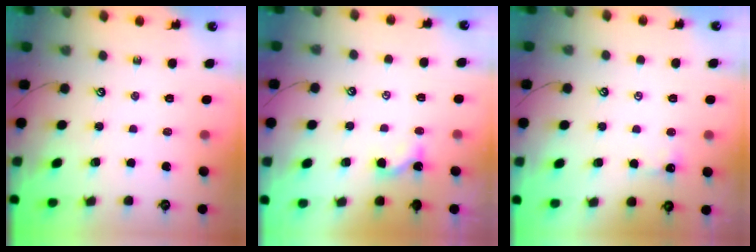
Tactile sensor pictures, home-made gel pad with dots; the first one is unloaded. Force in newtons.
{"total": 1.6, "press": 1.5, "slide": 0.3}
{"total": 1.6, "press": 1.5, "slide": 0.3}